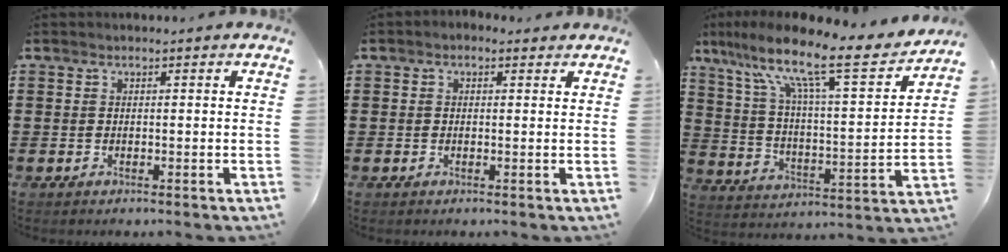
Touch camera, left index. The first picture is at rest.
{"total": 0.9, "force": [0.1, 0.7, 0.5], "torque": [-0.012, 0.006, 0.000]}
{"total": 13.8, "force": [9.9, 2.1, 9.4], "torque": [-0.198, -0.059, 0.156]}